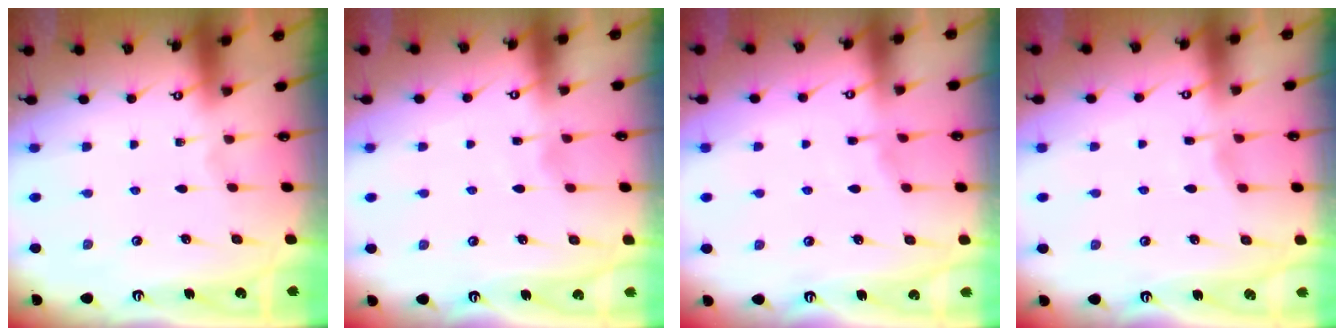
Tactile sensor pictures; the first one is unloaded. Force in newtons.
{"total": 3.8, "press": 3.7, "slide": 0.5}
{"total": 3.5, "press": 3.5, "slide": 0.5}
{"total": 2.2, "press": 2.2, "slide": 0.3}